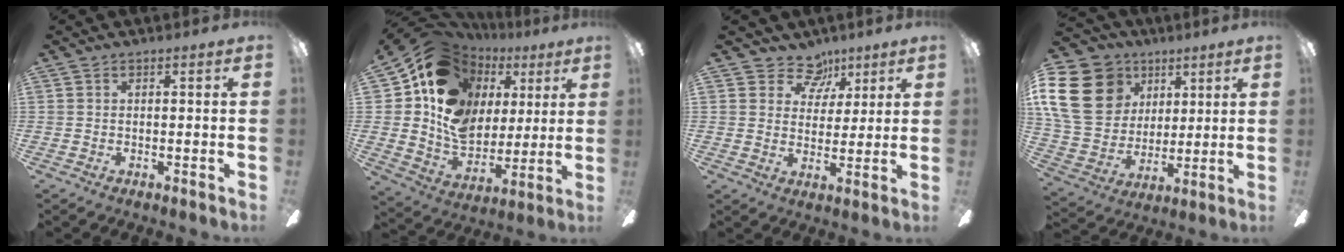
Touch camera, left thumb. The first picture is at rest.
{"total": 19.0, "force": [6.8, 15.1, 9.3], "torque": [-0.204, -0.047, 0.128]}
{"total": 8.9, "force": [5.5, 6.4, 2.8], "torque": [-0.042, -0.027, 0.102]}
{"total": 21.4, "force": [7.6, 17.0, 10.6], "torque": [-0.225, -0.017, 0.147]}